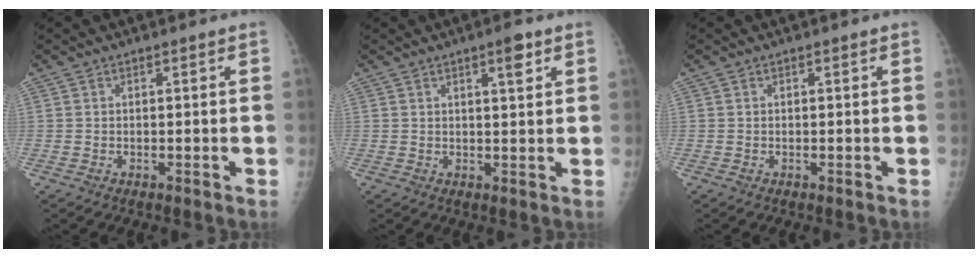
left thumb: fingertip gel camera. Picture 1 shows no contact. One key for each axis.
{"total": 3.7, "fx": 2.1, "fy": 0.9, "fz": 2.9, "tx": -0.037, "ty": -0.010, "tz": 0.030}
{"total": 0.0}